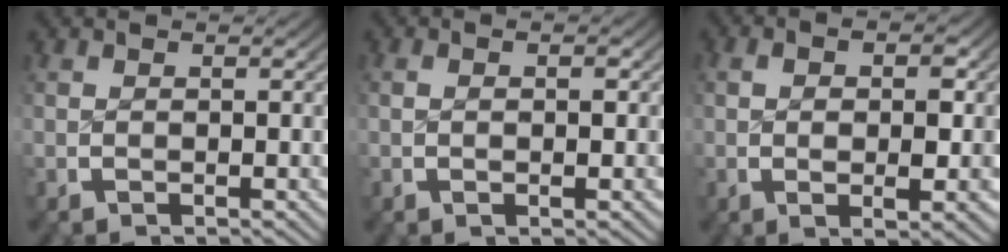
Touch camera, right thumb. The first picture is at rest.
{"total": 1.7, "force": [0.0, 0.4, 1.6], "torque": [-0.023, 0.002, 0.002]}
{"total": 4.2, "force": [-0.1, 1.6, 3.9], "torque": [-0.056, -0.006, 0.000]}